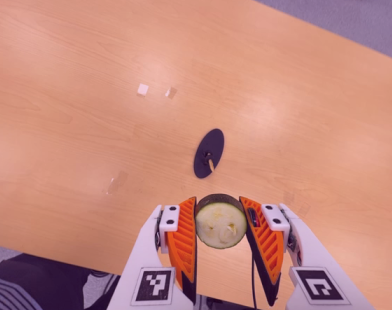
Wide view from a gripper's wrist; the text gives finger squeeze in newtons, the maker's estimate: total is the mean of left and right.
{"total": 10.0, "left": 9.1, "right": 10.8}